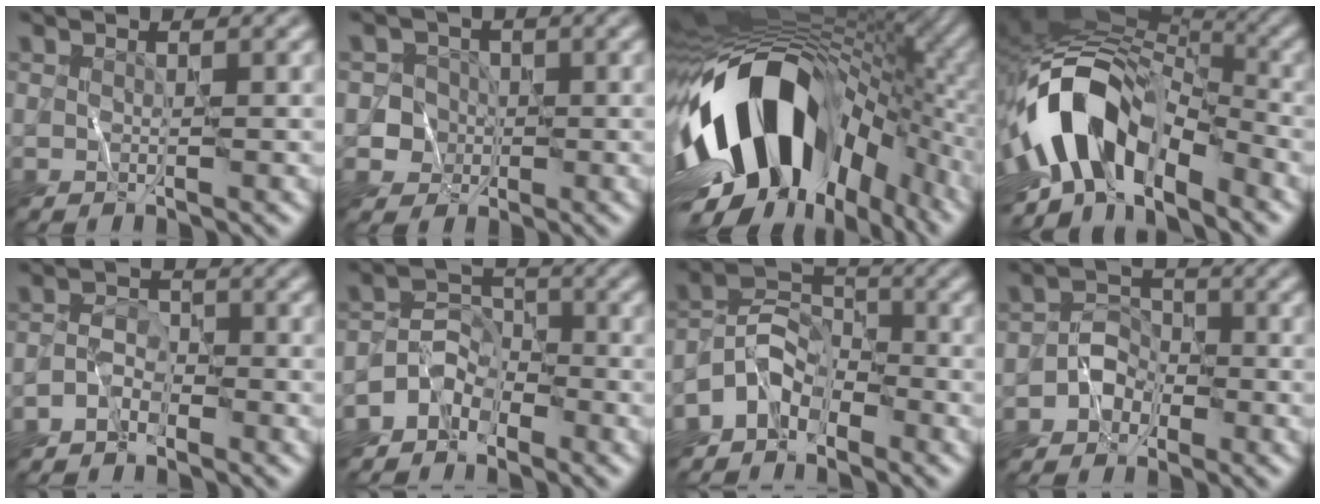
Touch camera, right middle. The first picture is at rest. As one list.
[{"total": 4.1, "force": [-1.5, 3.9, -0.1], "torque": [0.027, 0.000, -0.044]}, {"total": 17.1, "force": [-3.7, 10.5, 12.9], "torque": [-0.210, -0.008, -0.061]}, {"total": 12.4, "force": [-5.1, 7.2, 8.7], "torque": [-0.149, 0.005, -0.098]}, {"total": 2.1, "force": [-1.5, 1.2, 0.7], "torque": [-0.011, 0.009, -0.035]}, {"total": 3.5, "force": [-2.5, 2.2, 1.0], "torque": [-0.010, 0.005, -0.058]}, {"total": 4.3, "force": [-2.9, 2.6, 1.8], "torque": [-0.023, 0.005, -0.070]}, {"total": 2.4, "force": [-1.2, 2.0, 0.6], "torque": [0.001, 0.011, -0.027]}]